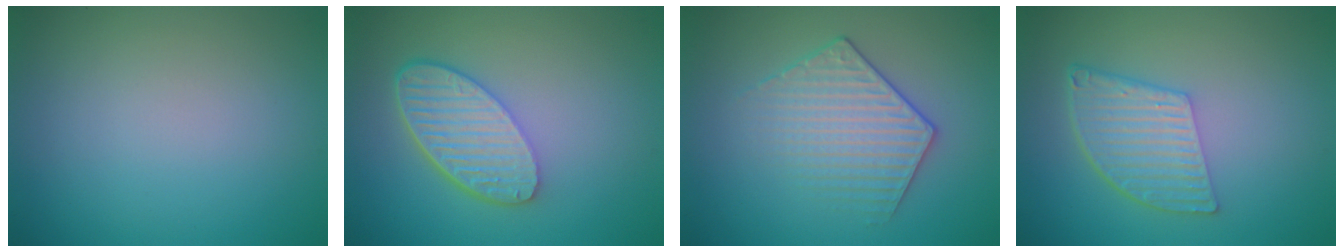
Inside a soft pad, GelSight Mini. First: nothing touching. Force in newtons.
{"total": 5.8, "press": 4.3, "slide": 3.9}
{"total": 3.4, "press": 3.2, "slide": 1.2}
{"total": 5.1, "press": 3.7, "slide": 3.5}